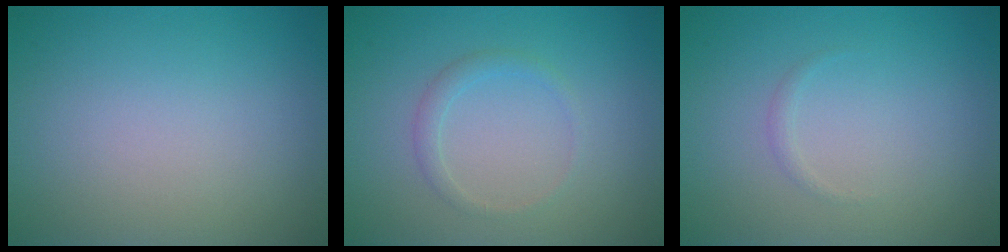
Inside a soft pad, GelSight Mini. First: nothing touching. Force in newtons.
{"total": 1.3, "press": 1.3, "slide": 0.0}
{"total": 0.6, "press": 0.6, "slide": 0.0}